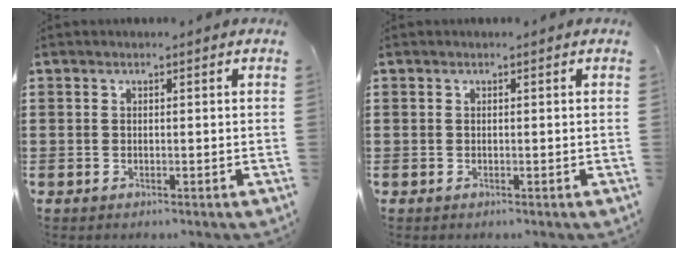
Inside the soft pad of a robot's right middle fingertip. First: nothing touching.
{"total": 0.0}